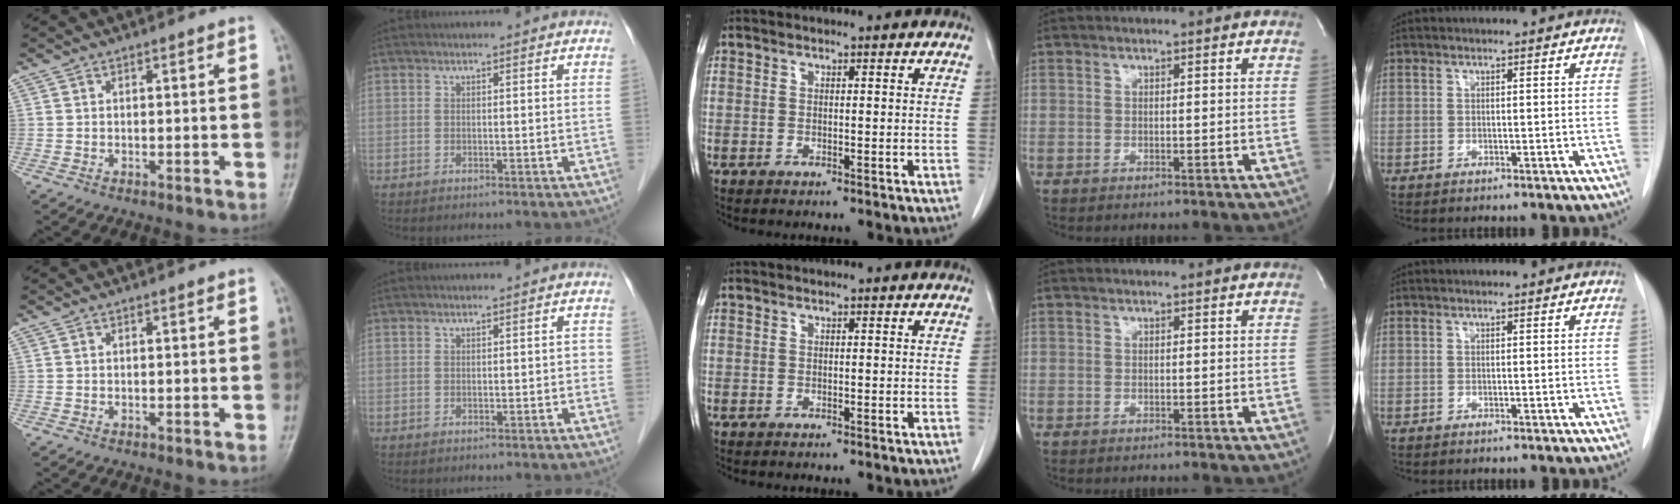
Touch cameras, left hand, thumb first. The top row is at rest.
{"index": {"total": 0.7, "force": [-0.2, 0.5, 0.5], "torque": [0.000, 0.004, -0.005]}}